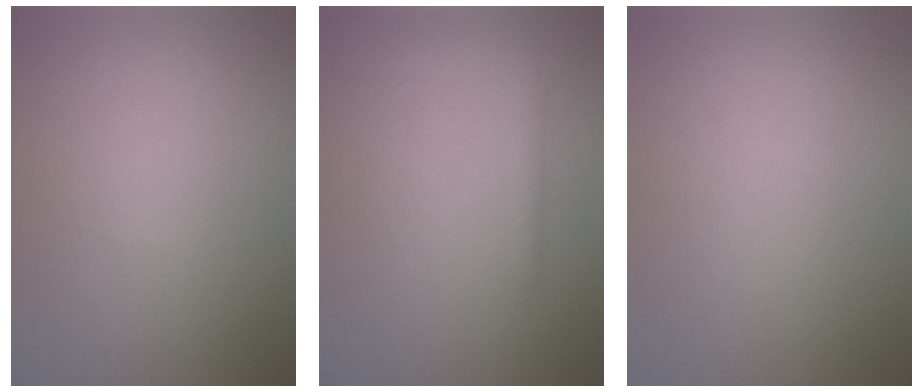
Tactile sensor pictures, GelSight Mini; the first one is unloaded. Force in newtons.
{"total": 1.4, "press": 1.4, "slide": 0.1}
{"total": 0.0}